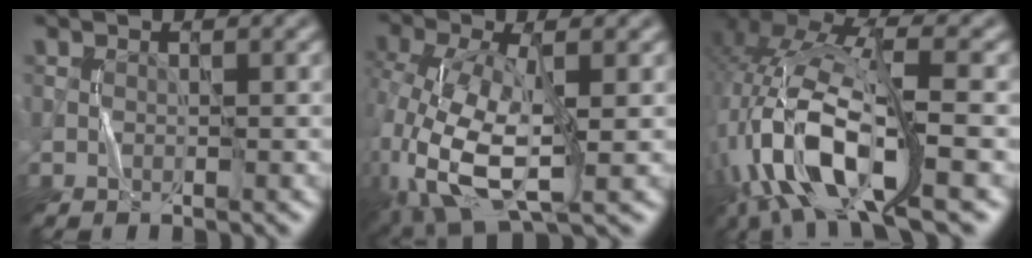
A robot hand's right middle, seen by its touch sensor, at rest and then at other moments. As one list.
[{"total": 9.9, "force": [-2.0, 5.2, 8.1], "torque": [-0.193, -0.018, -0.037]}, {"total": 14.2, "force": [-3.5, 5.3, 12.7], "torque": [-0.279, 0.008, -0.063]}]